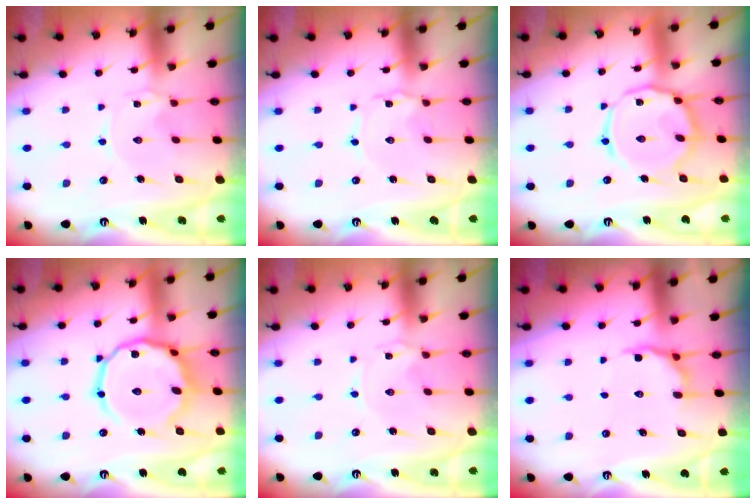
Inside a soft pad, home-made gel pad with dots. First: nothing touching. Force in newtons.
{"total": 1.0, "press": 1.0, "slide": 0.1}
{"total": 15.2, "press": 15.2, "slide": 1.1}
{"total": 16.2, "press": 16.2, "slide": 1.4}
{"total": 0.5, "press": 0.5, "slide": 0.1}
{"total": 5.4, "press": 5.0, "slide": 2.2}